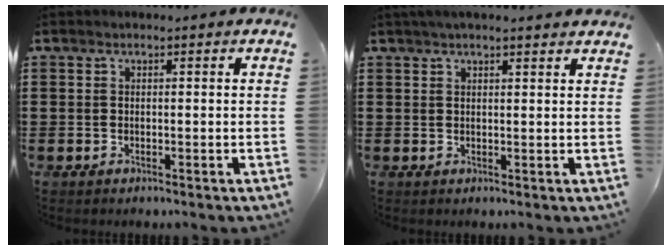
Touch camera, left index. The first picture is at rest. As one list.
[{"total": 2.2, "force": [1.9, 0.2, 1.1], "torque": [-0.026, 0.005, 0.035]}]